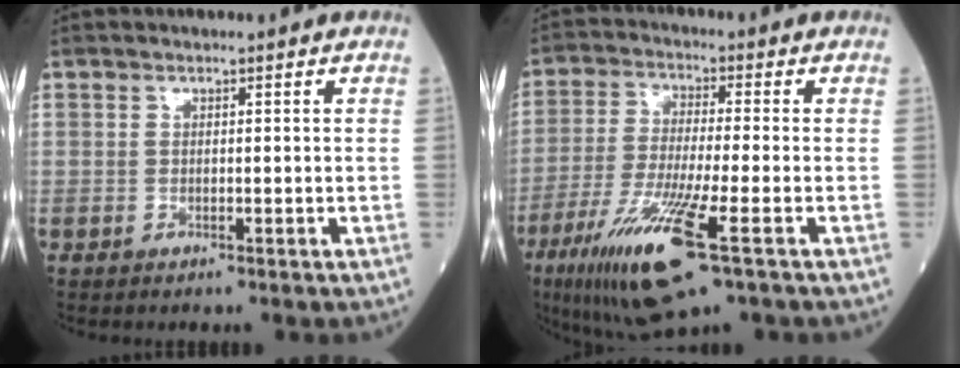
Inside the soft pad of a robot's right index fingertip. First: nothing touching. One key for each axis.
{"total": 14.0, "fx": -6.8, "fy": 1.1, "fz": 12.1, "tx": -0.246, "ty": -0.036, "tz": -0.118}